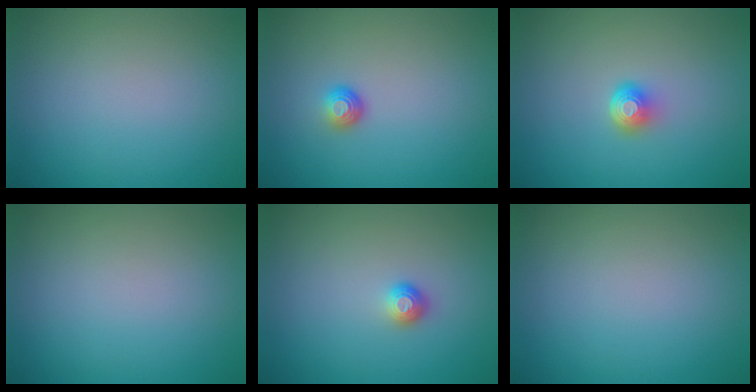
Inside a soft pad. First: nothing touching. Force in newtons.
{"total": 1.5, "press": 1.0, "slide": 1.1}
{"total": 2.1, "press": 1.4, "slide": 1.6}
{"total": 0.0}
{"total": 1.1, "press": 1.0, "slide": 0.4}
{"total": 0.0}